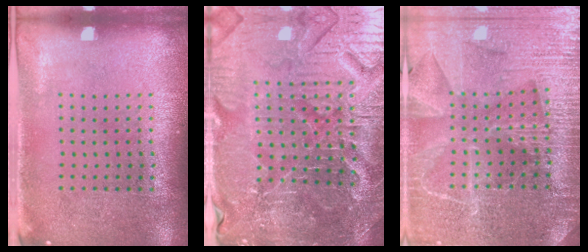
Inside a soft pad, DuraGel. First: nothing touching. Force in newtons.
{"total": 5.1, "press": 4.9, "slide": 1.3}
{"total": 4.1, "press": 3.9, "slide": 1.4}